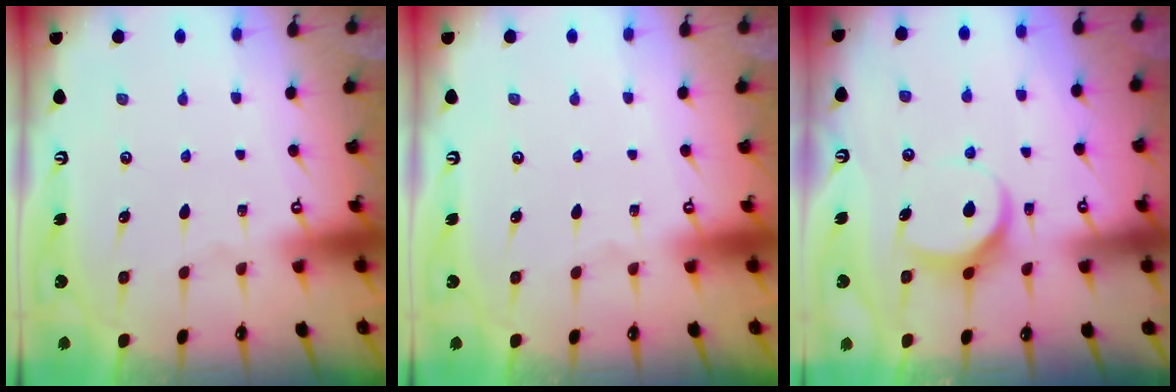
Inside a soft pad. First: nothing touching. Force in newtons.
{"total": 0.0}
{"total": 8.0, "press": 8.0, "slide": 0.9}